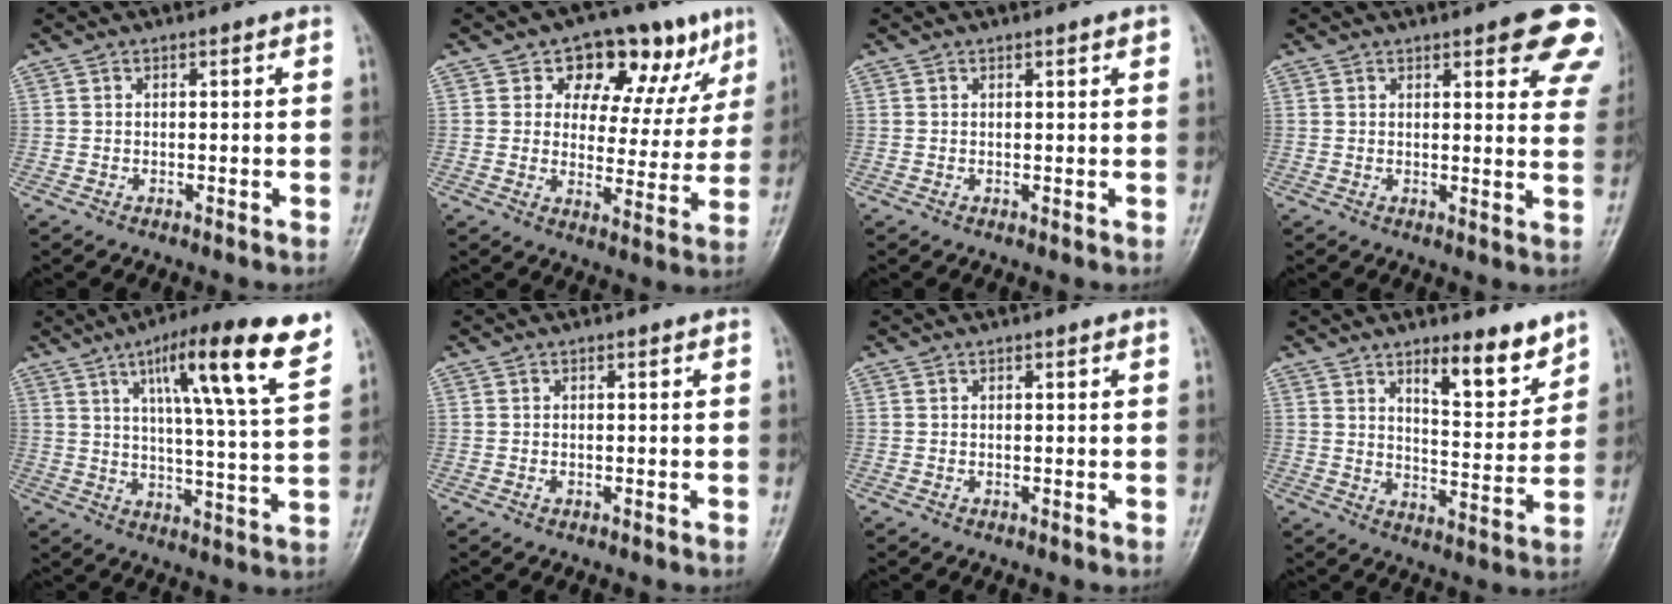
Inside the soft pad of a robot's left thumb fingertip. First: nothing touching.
{"total": 14.6, "force": [8.4, 8.8, 8.1], "torque": [-0.038, -0.026, 0.117]}
{"total": 1.4, "force": [0.8, 0.3, 1.1], "torque": [-0.015, -0.001, 0.009]}
{"total": 12.1, "force": [7.2, 3.9, 8.9], "torque": [-0.067, -0.029, 0.073]}
{"total": 17.9, "force": [9.6, 2.0, 15.0], "torque": [-0.216, -0.036, 0.143]}
{"total": 0.5, "force": [0.0, 0.3, 0.4], "torque": [-0.004, 0.000, 0.001]}
{"total": 0.6, "force": [0.3, 0.2, 0.6], "torque": [-0.010, 0.002, 0.004]}
{"total": 10.2, "force": [7.1, 3.1, 6.7], "torque": [-0.077, -0.057, 0.112]}